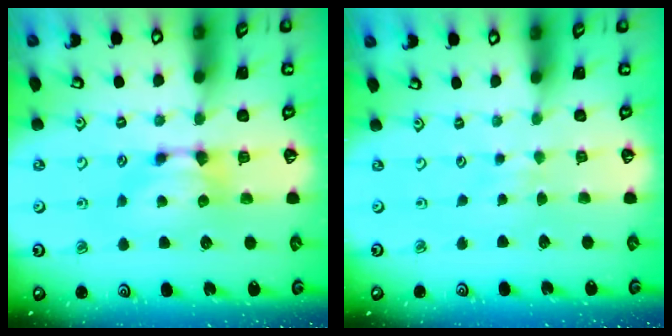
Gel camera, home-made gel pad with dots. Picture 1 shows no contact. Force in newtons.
{"total": 3.7, "press": 3.6, "slide": 0.5}